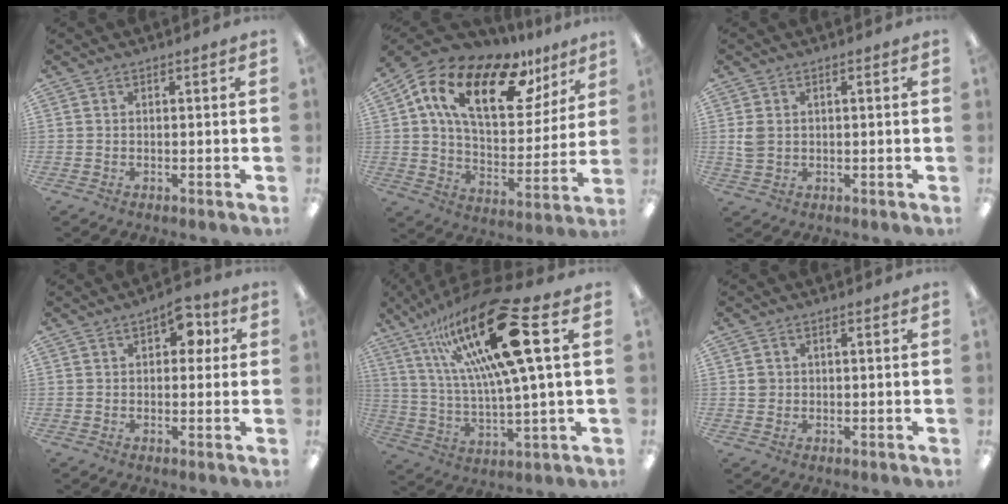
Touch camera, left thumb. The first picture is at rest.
{"total": 21.0, "force": [11.9, 10.1, 14.1], "torque": [-0.254, -0.057, 0.205]}
{"total": 3.4, "force": [0.4, 2.6, 2.2], "torque": [-0.036, 0.004, 0.005]}
{"total": 7.4, "force": [2.7, 4.1, 5.5], "torque": [-0.061, -0.007, 0.040]}
{"total": 25.8, "force": [12.1, 6.1, 22.0], "torque": [-0.401, -0.059, 0.185]}
{"total": 2.0, "force": [0.2, 1.9, 0.6], "torque": [-0.006, 0.002, 0.001]}